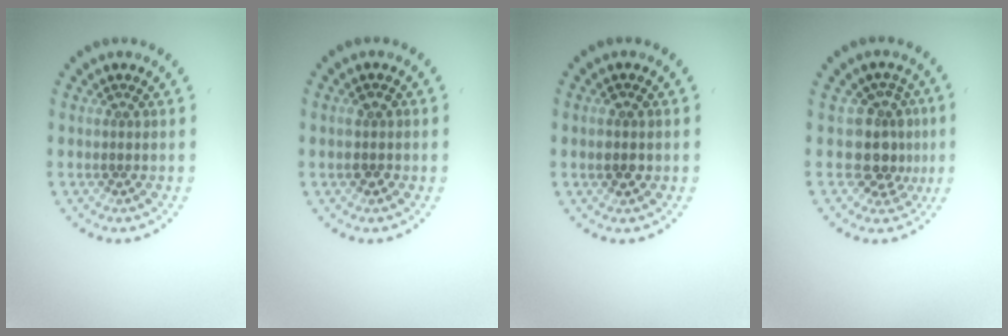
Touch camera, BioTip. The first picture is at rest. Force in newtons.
{"total": 1.6, "press": 1.5, "slide": 0.4}
{"total": 1.8, "press": 1.8, "slide": 0.2}
{"total": 3.7, "press": 2.8, "slide": 2.3}